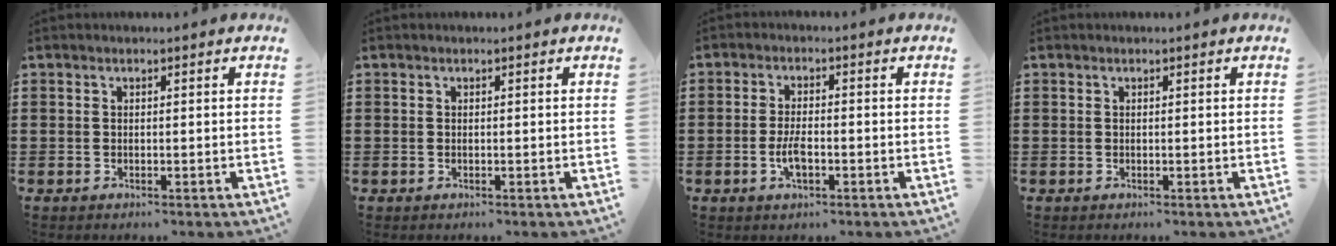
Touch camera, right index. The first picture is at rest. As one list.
[{"total": 0.0}, {"total": 3.8, "force": [-1.2, 1.4, 3.3], "torque": [-0.072, -0.002, -0.024]}, {"total": 0.0}]